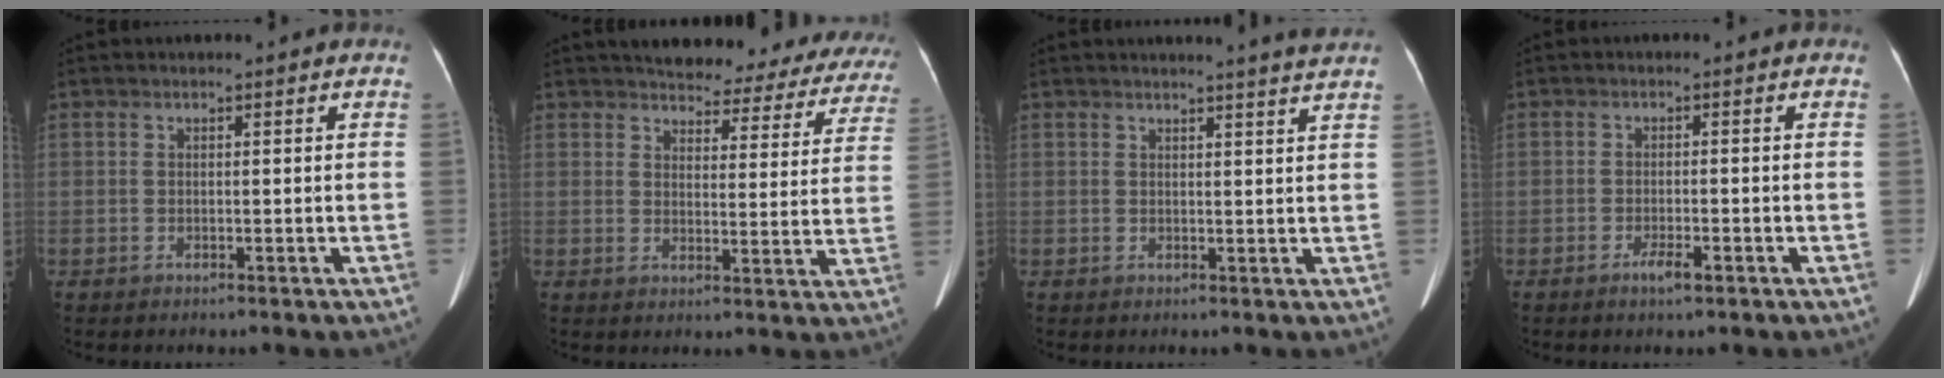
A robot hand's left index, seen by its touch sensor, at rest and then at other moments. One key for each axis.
{"total": 22.2, "fx": 20.4, "fy": 5.8, "fz": 6.8, "tx": -0.073, "ty": -0.044, "tz": 0.220}
{"total": 5.8, "fx": 5.3, "fy": -1.1, "fz": 2.0, "tx": -0.025, "ty": -0.004, "tz": 0.044}
{"total": 2.2, "fx": -1.4, "fy": 0.4, "fz": 1.7, "tx": -0.027, "ty": -0.001, "tz": -0.023}